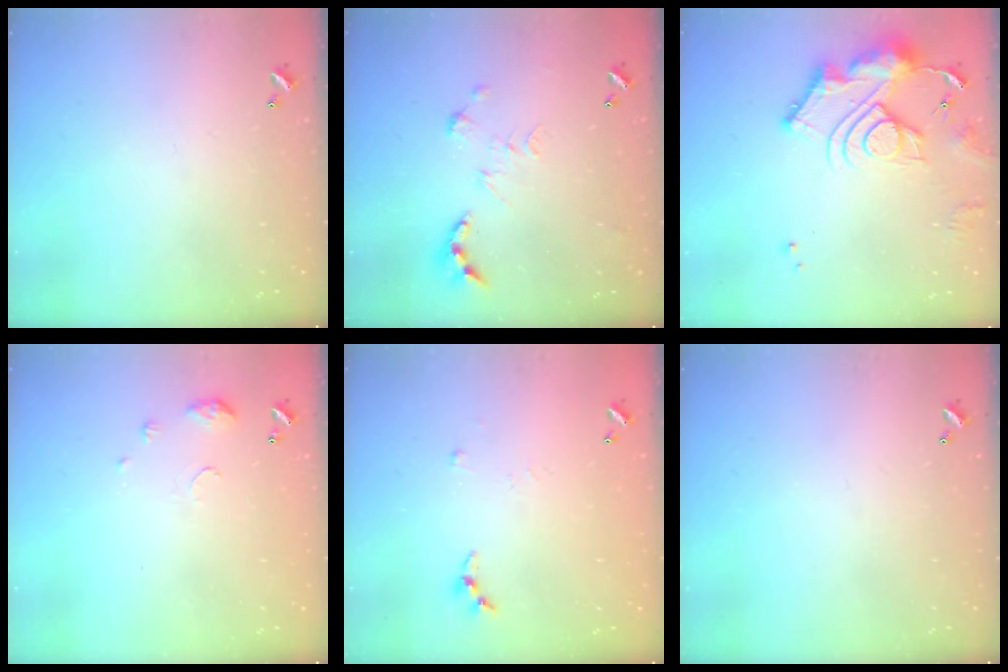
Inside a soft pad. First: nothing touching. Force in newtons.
{"total": 0.0}
{"total": 14.0, "press": 13.9, "slide": 1.0}
{"total": 6.3, "press": 6.3, "slide": 0.8}
{"total": 3.7, "press": 3.6, "slide": 0.6}
{"total": 0.0}